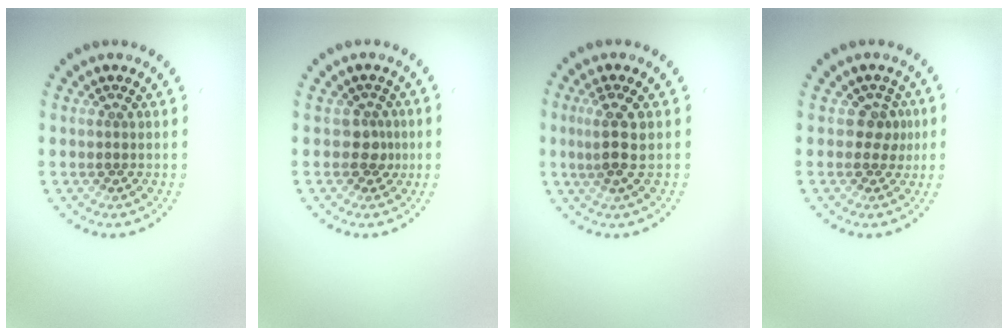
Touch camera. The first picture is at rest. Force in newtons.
{"total": 1.8, "press": 1.3, "slide": 1.2}
{"total": 3.0, "press": 2.6, "slide": 1.4}
{"total": 1.9, "press": 1.6, "slide": 0.9}